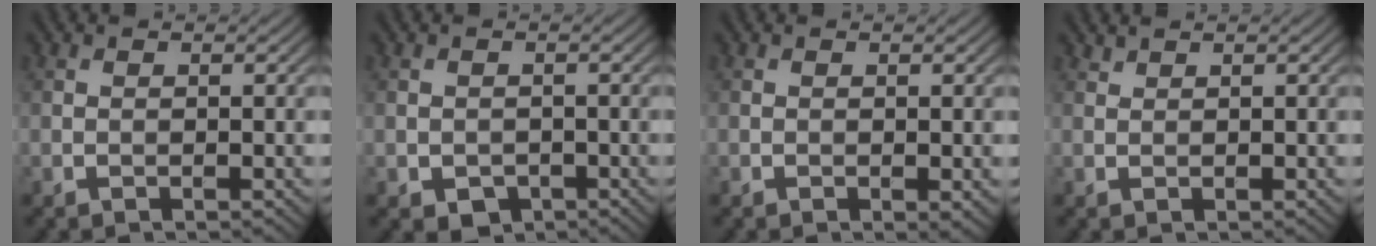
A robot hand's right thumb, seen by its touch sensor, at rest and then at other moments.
{"total": 2.2, "force": [-0.9, 1.8, 0.9], "torque": [-0.022, -0.012, -0.016]}
{"total": 0.8, "force": [-0.2, 0.4, 0.7], "torque": [-0.009, -0.004, -0.003]}
{"total": 0.8, "force": [0.8, 0.0, 0.1], "torque": [-0.005, 0.002, 0.018]}